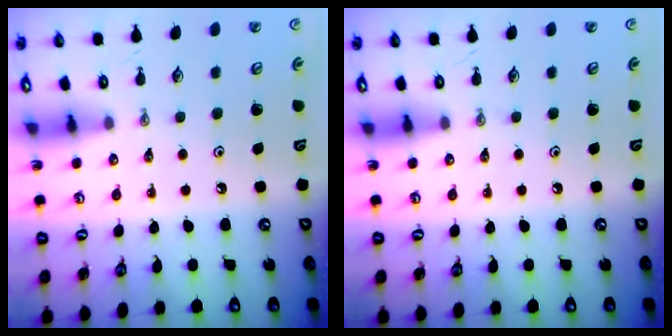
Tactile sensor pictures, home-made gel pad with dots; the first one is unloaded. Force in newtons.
{"total": 0.0}